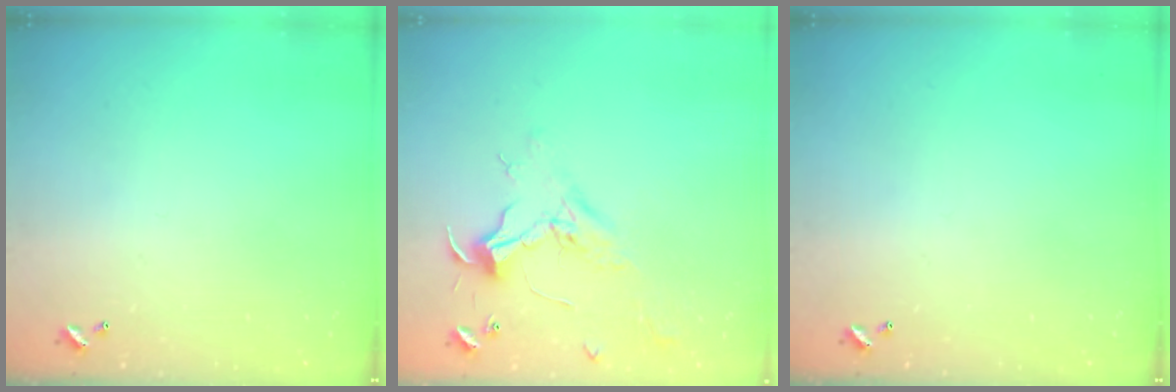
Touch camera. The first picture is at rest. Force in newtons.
{"total": 2.4, "press": 2.3, "slide": 0.8}
{"total": 0.0}